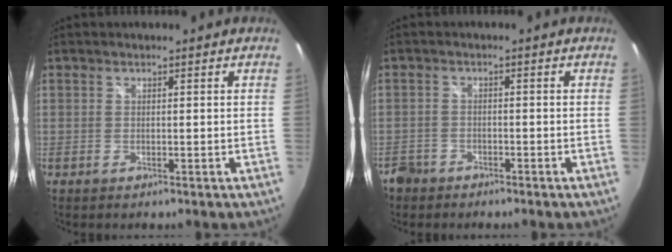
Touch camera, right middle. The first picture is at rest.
{"total": 4.2, "force": [-3.0, 2.8, 0.7], "torque": [-0.032, 0.000, -0.059]}